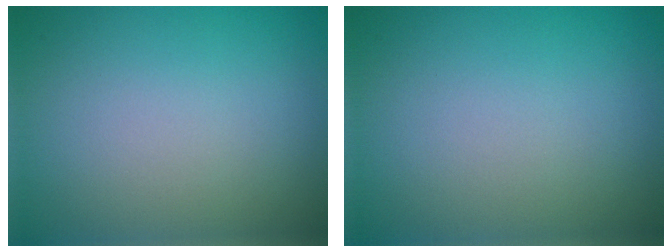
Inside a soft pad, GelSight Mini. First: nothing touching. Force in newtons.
{"total": 0.0}